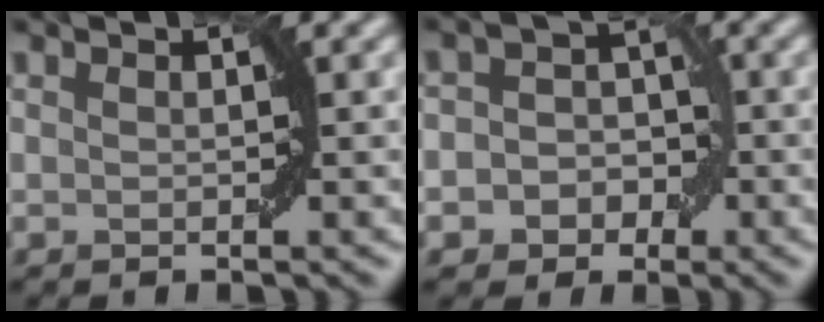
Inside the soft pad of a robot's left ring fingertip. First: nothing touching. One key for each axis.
{"total": 4.6, "fx": -1.3, "fy": 4.0, "fz": 1.7, "tx": 0.006, "ty": 0.018, "tz": -0.034}